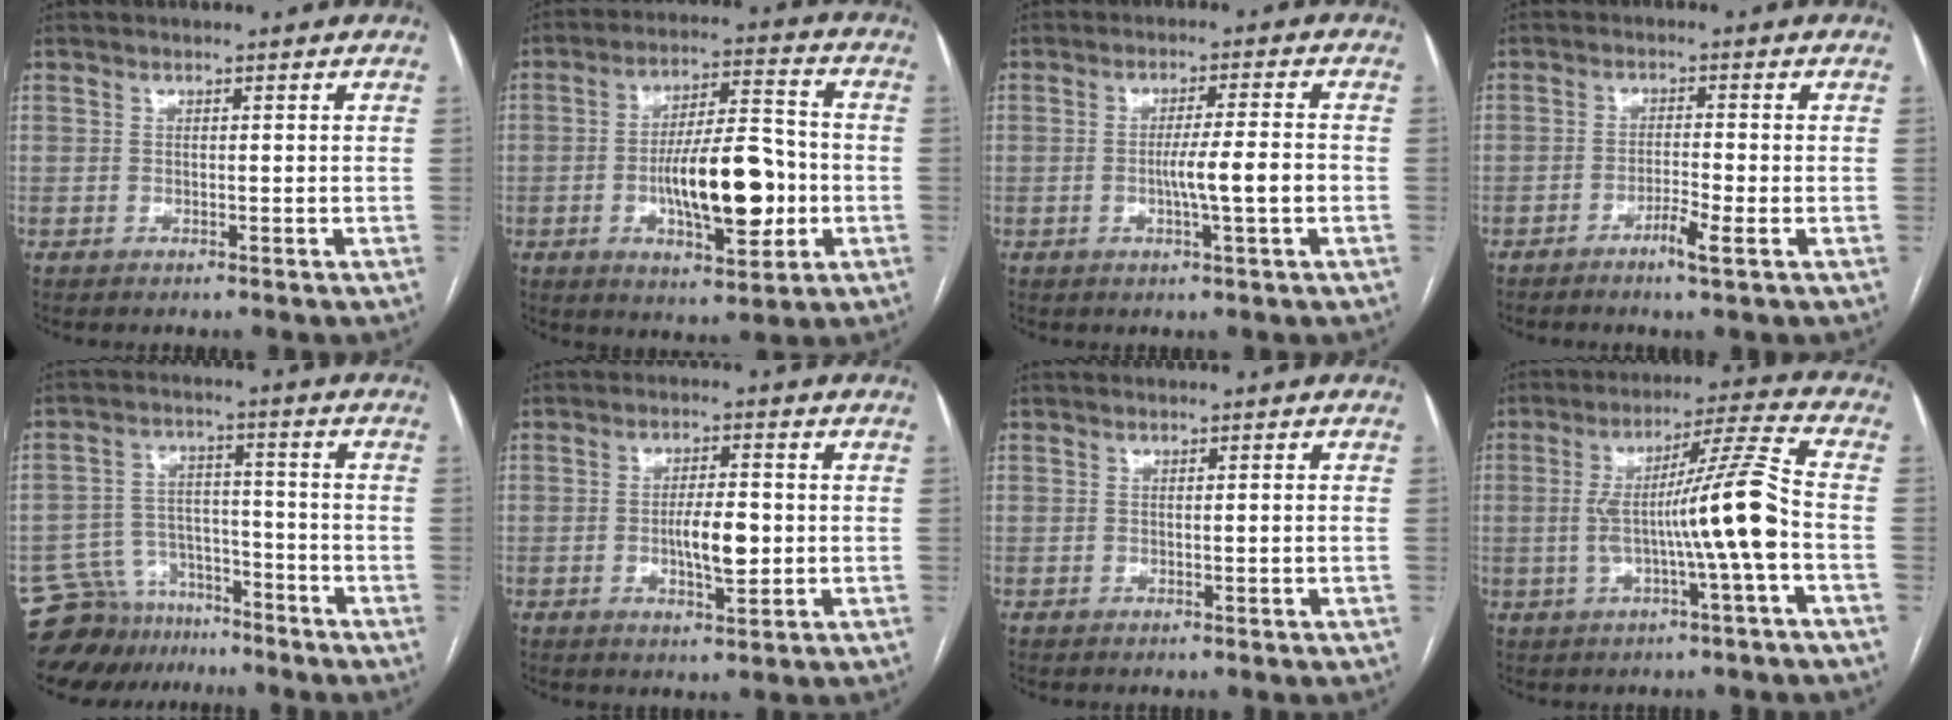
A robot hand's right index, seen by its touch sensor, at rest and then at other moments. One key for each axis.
{"total": 14.4, "fx": -2.7, "fy": 4.3, "fz": 13.4, "tx": -0.223, "ty": 0.012, "tz": -0.039}
{"total": 5.9, "fx": -1.3, "fy": -0.4, "fz": 5.7, "tx": -0.094, "ty": -0.002, "tz": -0.021}
{"total": 3.5, "fx": -1.9, "fy": -0.3, "fz": 2.9, "tx": -0.054, "ty": -0.005, "tz": -0.036}
{"total": 9.5, "fx": -8.2, "fy": 4.7, "fz": 0.3, "tx": -0.005, "ty": 0.037, "tz": -0.137}
{"total": 5.9, "fx": -0.7, "fy": 1.6, "fz": 5.7, "tx": -0.100, "ty": -0.002, "tz": -0.009}
{"total": 1.1, "fx": -0.1, "fy": -0.2, "fz": 1.1, "tx": -0.016, "ty": 0.002, "tz": 0.001}
{"total": 12.1, "fx": -2.0, "fy": -1.1, "fz": 11.9, "tx": -0.206, "ty": 0.018, "tz": -0.035}